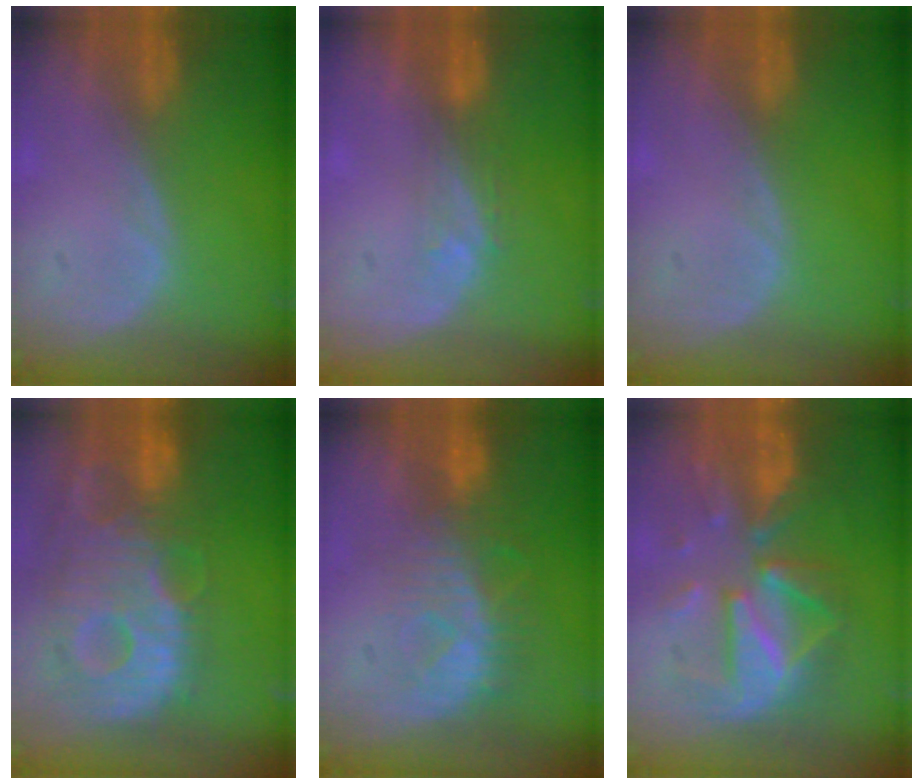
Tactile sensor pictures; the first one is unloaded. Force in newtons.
{"total": 2.8, "press": 2.1, "slide": 1.7}
{"total": 0.0}
{"total": 13.6, "press": 11.8, "slide": 6.8}
{"total": 8.1, "press": 7.4, "slide": 3.3}
{"total": 10.3, "press": 10.3, "slide": 0.8}